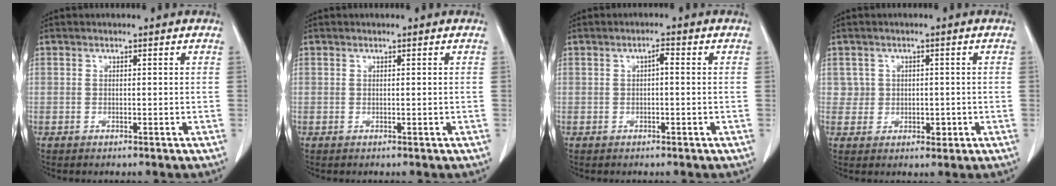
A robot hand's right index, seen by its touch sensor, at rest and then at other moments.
{"total": 0.0}
{"total": 1.5, "force": [0.1, 0.4, 1.4], "torque": [-0.022, 0.005, 0.002]}
{"total": 3.0, "force": [0.2, 3.0, 0.7], "torque": [0.000, 0.004, 0.007]}